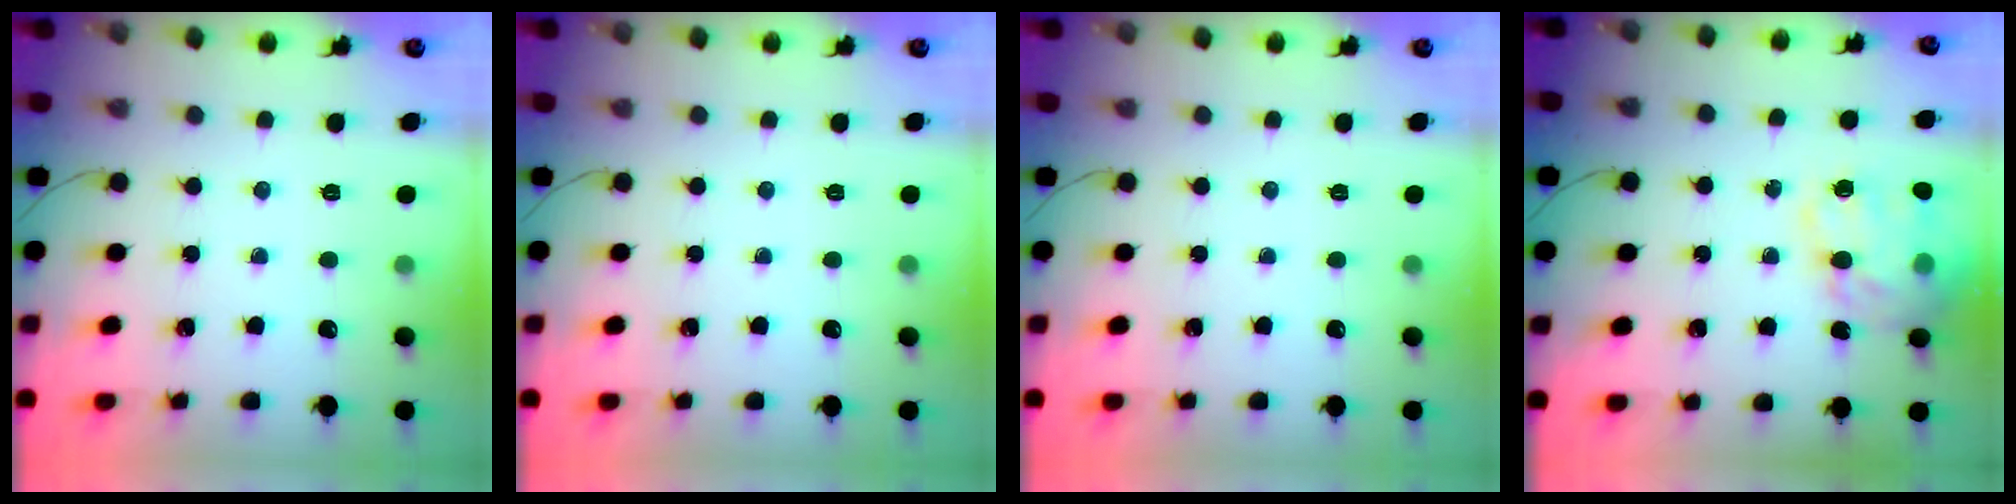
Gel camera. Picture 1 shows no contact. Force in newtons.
{"total": 0.0}
{"total": 0.0}
{"total": 20.6, "press": 20.3, "slide": 3.5}